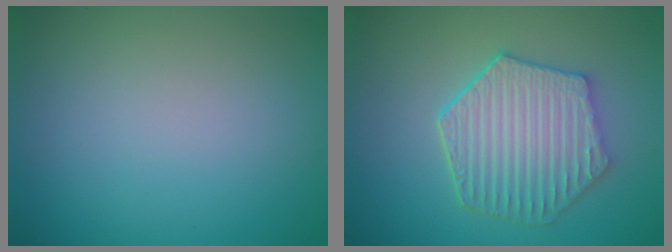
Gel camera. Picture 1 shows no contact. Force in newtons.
{"total": 6.3, "press": 5.0, "slide": 3.7}